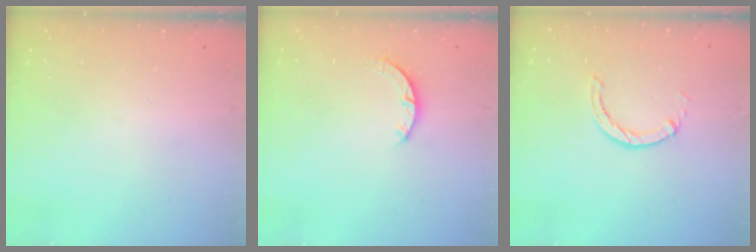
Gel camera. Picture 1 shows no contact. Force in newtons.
{"total": 2.9, "press": 2.9, "slide": 0.4}
{"total": 1.0, "press": 0.9, "slide": 0.3}